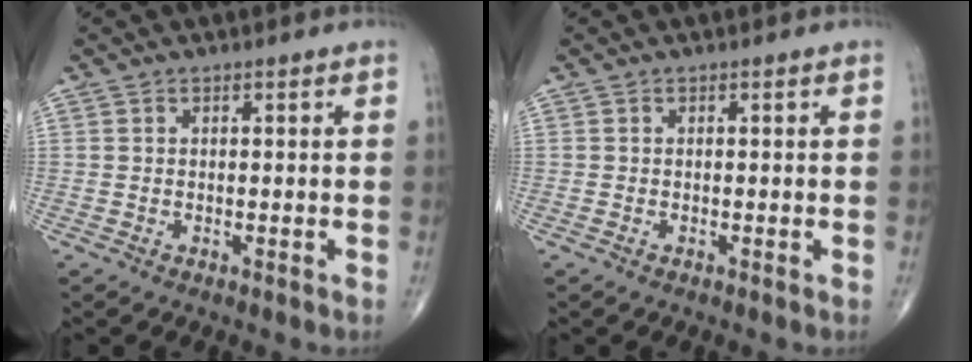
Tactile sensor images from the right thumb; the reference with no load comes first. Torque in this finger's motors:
{"motor_torque": [-0.16, 0.00, -0.10, -0.02, 0.00]}